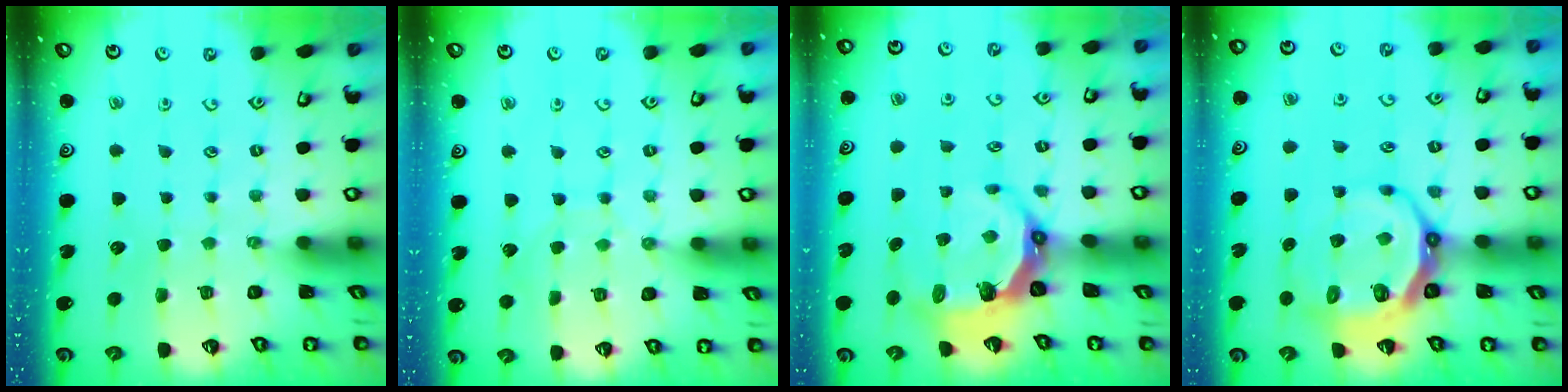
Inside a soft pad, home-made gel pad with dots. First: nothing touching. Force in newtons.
{"total": 5.4, "press": 5.4, "slide": 0.5}
{"total": 7.0, "press": 5.6, "slide": 4.2}
{"total": 11.4, "press": 10.8, "slide": 3.7}